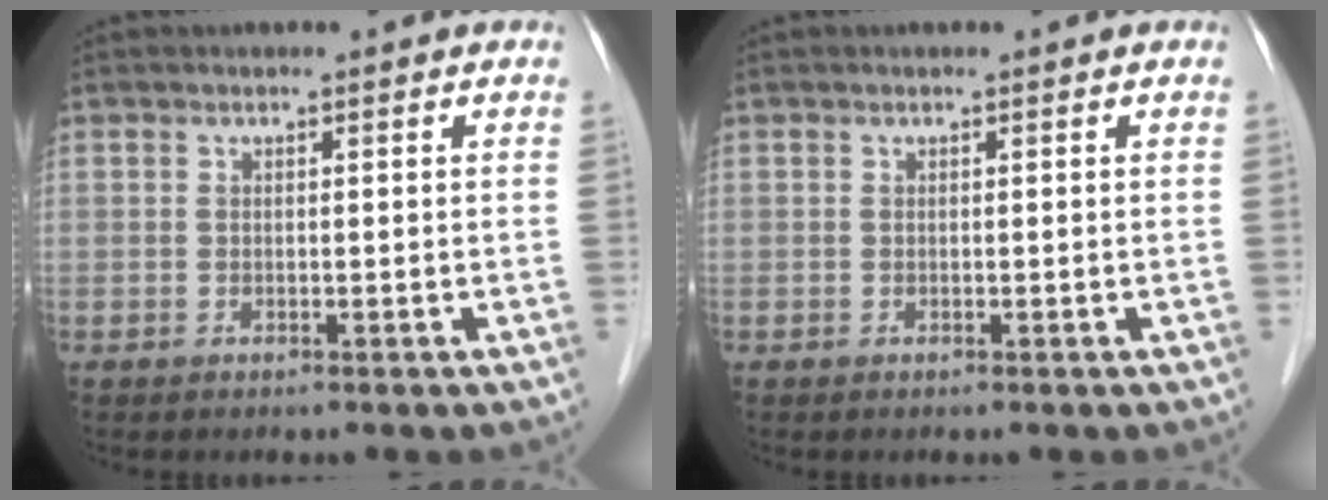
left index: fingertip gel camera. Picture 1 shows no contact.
{"total": 0.0}